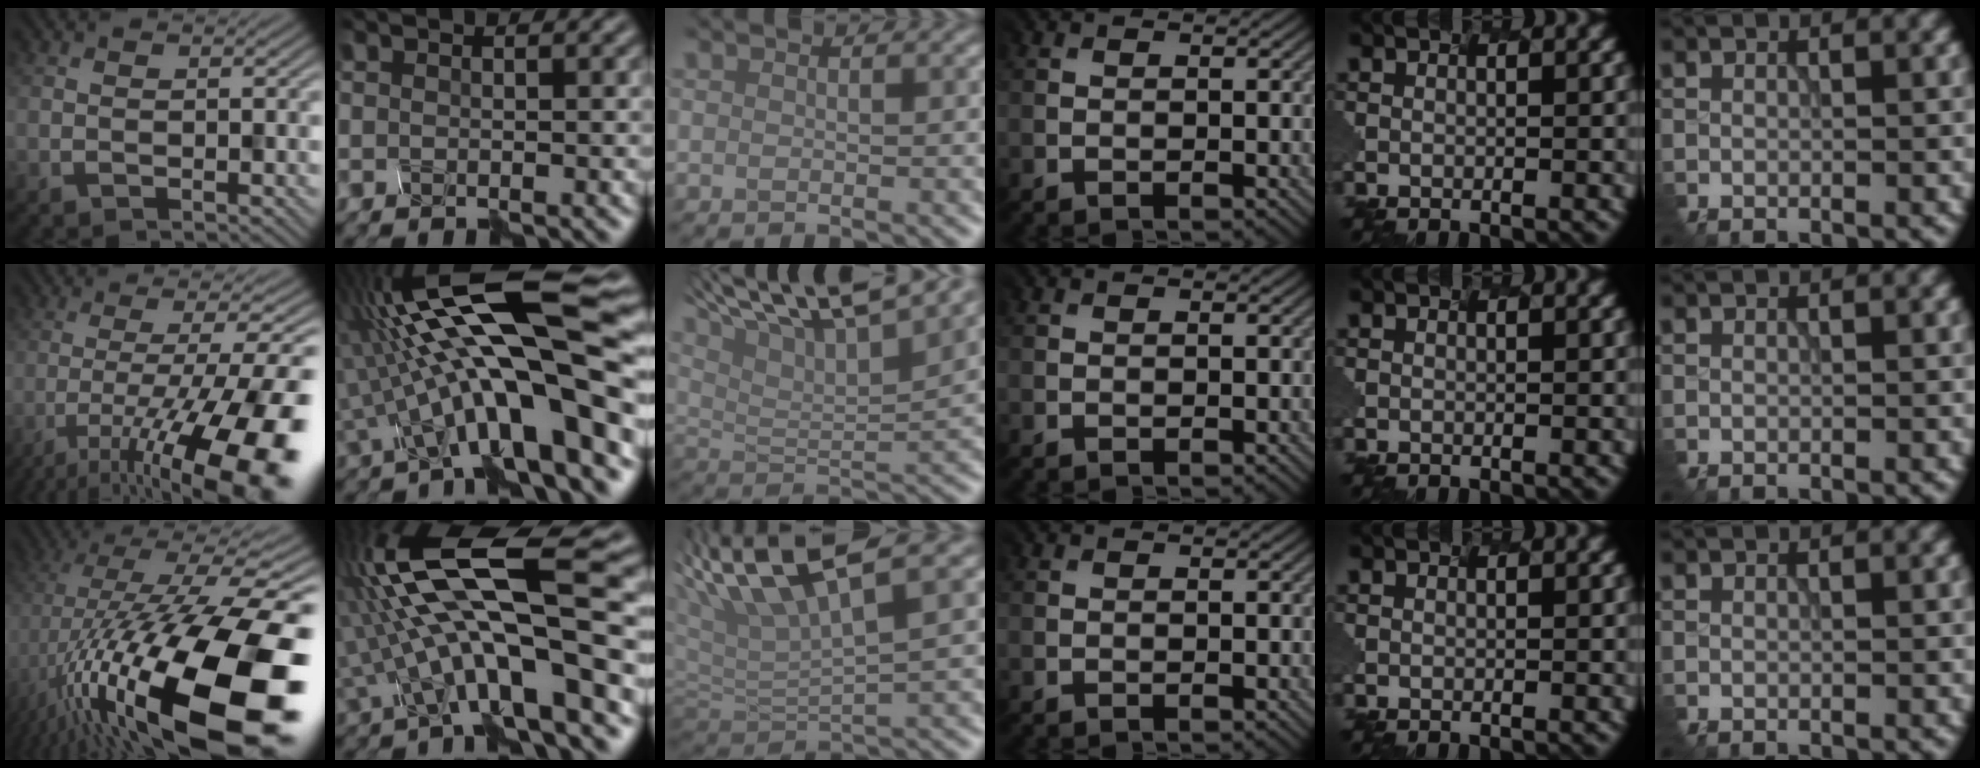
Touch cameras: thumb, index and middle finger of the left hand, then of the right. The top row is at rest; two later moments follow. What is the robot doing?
{"motion": "shake", "object": "plastic piggy bank"}